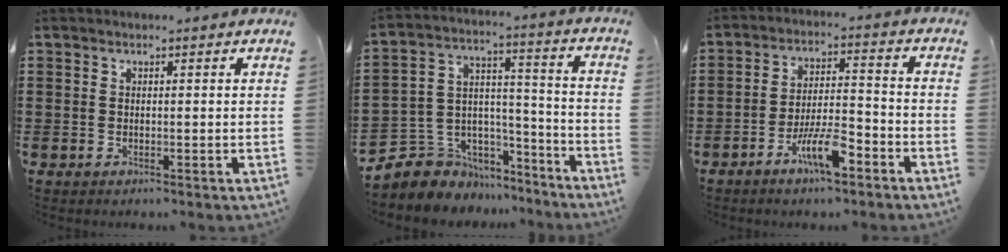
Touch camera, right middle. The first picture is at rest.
{"total": 6.6, "force": [-4.6, 4.6, -0.4], "torque": [-0.018, 0.002, -0.087]}
{"total": 7.6, "force": [-4.9, 2.0, 5.5], "torque": [-0.111, 0.003, -0.091]}